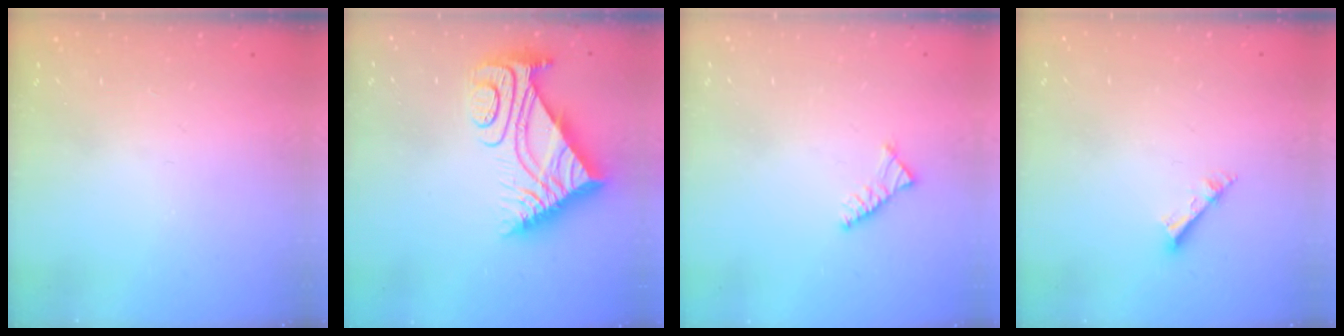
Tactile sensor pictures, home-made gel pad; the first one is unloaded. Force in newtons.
{"total": 8.7, "press": 8.7, "slide": 0.5}
{"total": 3.1, "press": 3.0, "slide": 0.7}
{"total": 2.6, "press": 2.5, "slide": 0.2}